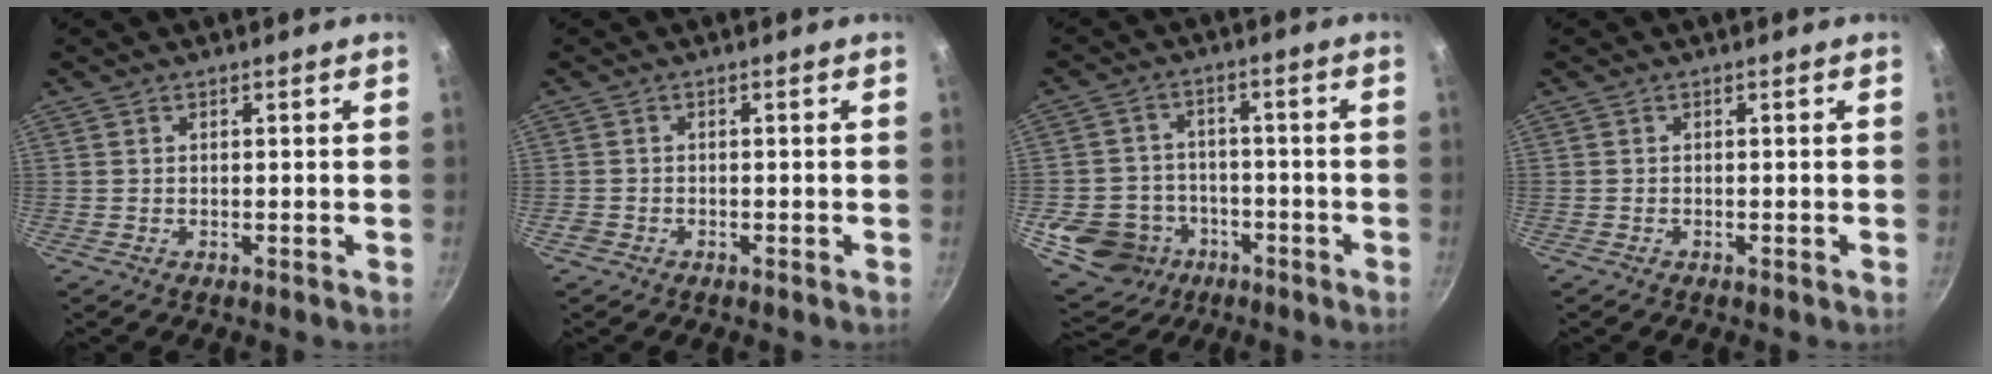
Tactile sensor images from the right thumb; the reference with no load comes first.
{"total": 1.2, "force": [-0.8, 0.9, 0.3], "torque": [-0.013, 0.005, -0.016]}
{"total": 12.4, "force": [-5.2, 10.2, 4.8], "torque": [-0.071, 0.040, -0.076]}
{"total": 0.0}